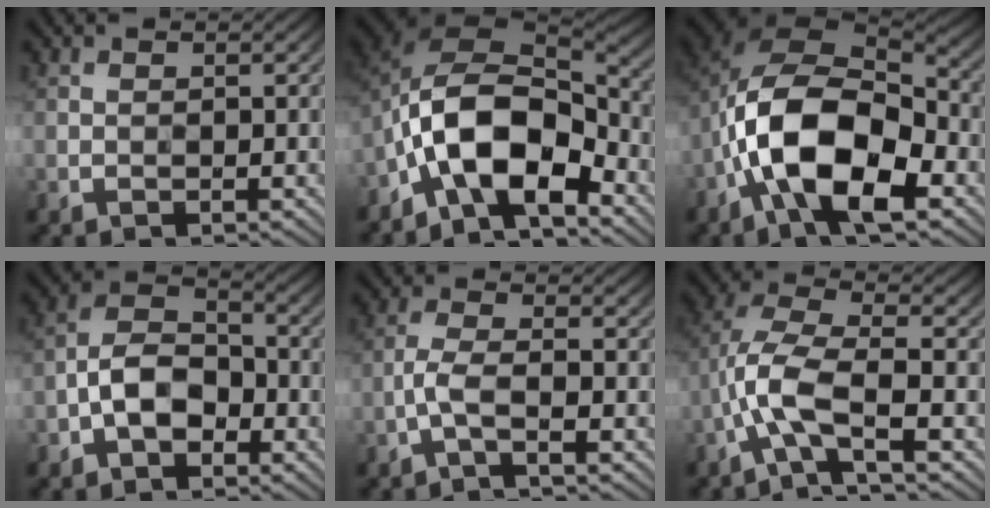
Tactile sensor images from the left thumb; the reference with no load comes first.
{"total": 12.6, "force": [-5.4, 6.2, 9.5], "torque": [-0.175, -0.005, -0.107]}
{"total": 14.5, "force": [-4.4, 7.4, 11.6], "torque": [-0.221, -0.006, -0.087]}
{"total": 6.6, "force": [-2.6, 3.9, 4.6], "torque": [-0.088, 0.017, -0.061]}
{"total": 2.9, "force": [-1.4, 0.4, 2.5], "torque": [-0.064, 0.012, -0.042]}
{"total": 7.4, "force": [-2.8, 2.1, 6.5], "torque": [-0.149, 0.015, -0.074]}